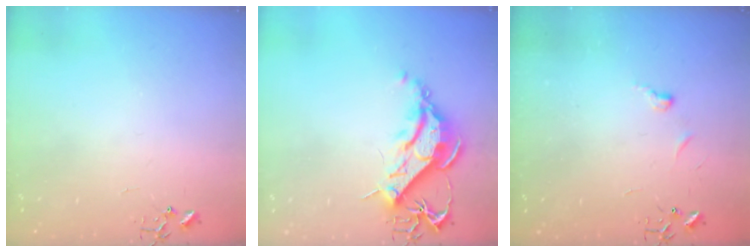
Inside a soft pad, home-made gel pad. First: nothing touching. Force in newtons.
{"total": 12.1, "press": 12.0, "slide": 1.3}
{"total": 4.9, "press": 4.8, "slide": 0.6}